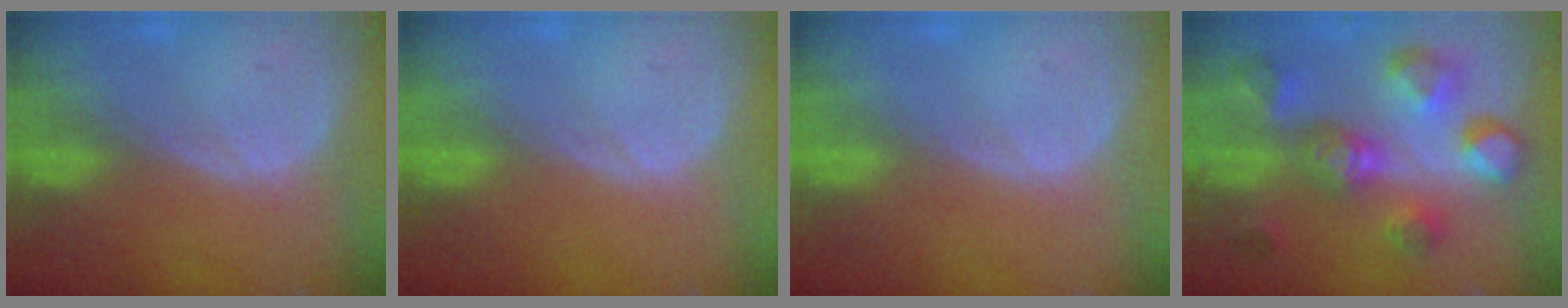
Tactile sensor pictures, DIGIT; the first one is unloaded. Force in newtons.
{"total": 0.0}
{"total": 0.0}
{"total": 11.0, "press": 10.0, "slide": 4.6}